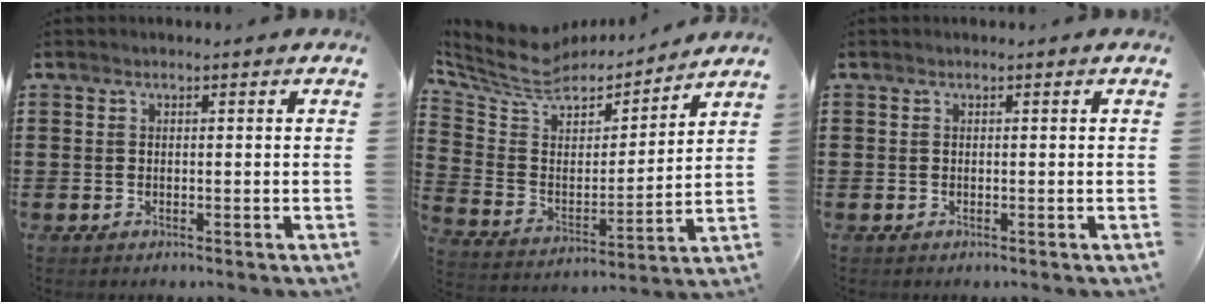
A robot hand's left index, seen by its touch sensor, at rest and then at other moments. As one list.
[{"total": 8.1, "force": [6.8, 3.4, 2.9], "torque": [-0.097, -0.040, 0.119]}, {"total": 0.0}]